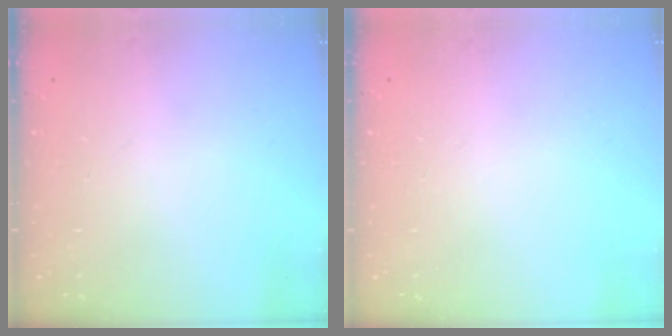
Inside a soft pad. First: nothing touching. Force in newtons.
{"total": 0.0}